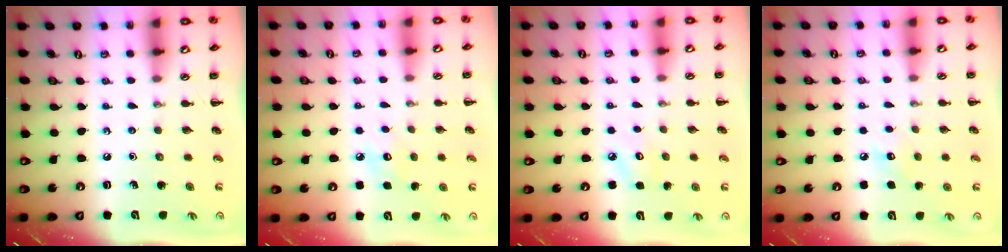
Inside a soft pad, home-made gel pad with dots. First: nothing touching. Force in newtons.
{"total": 7.3, "press": 7.1, "slide": 1.7}
{"total": 4.4, "press": 4.2, "slide": 1.1}
{"total": 6.7, "press": 6.5, "slide": 1.7}